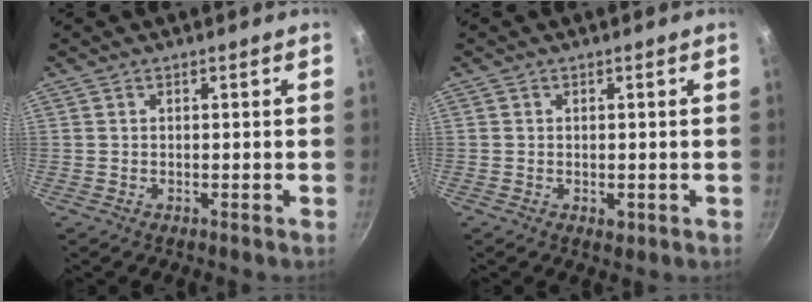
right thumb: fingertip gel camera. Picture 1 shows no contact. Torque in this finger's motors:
{"motor_torque": [0.23, -0.01, 0.20, -0.15, 0.02]}